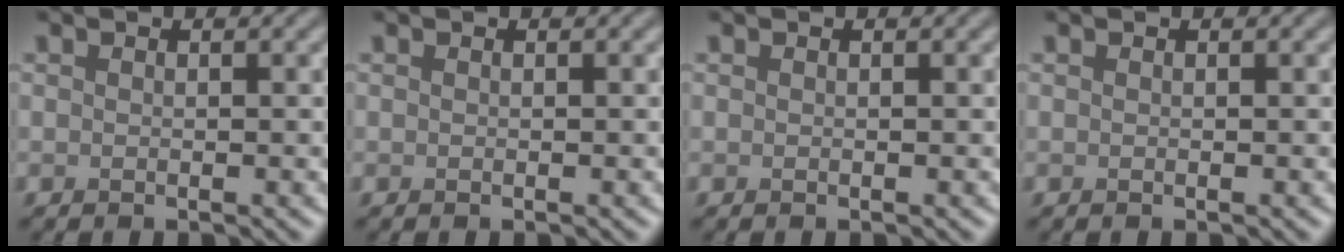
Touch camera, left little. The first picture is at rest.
{"total": 0.0}
{"total": 0.0}
{"total": 0.0}